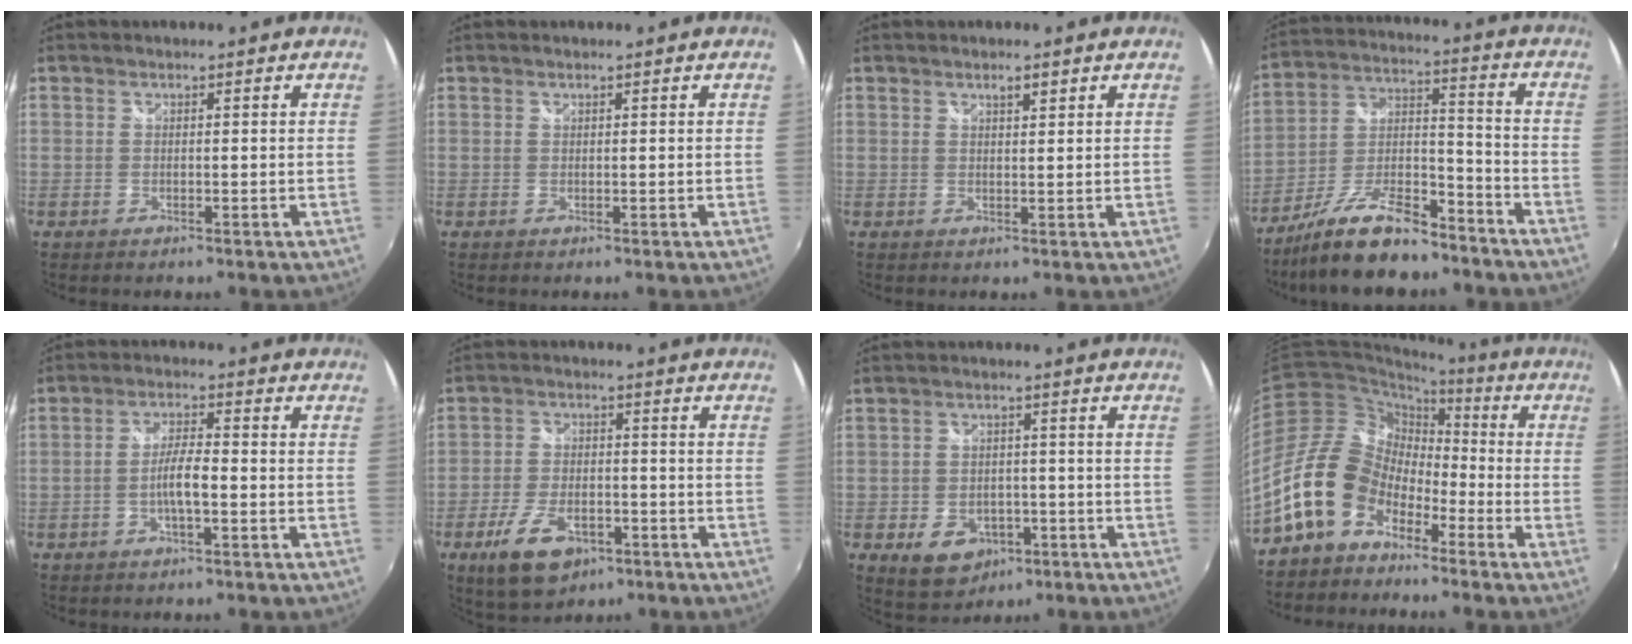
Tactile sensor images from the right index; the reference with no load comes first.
{"total": 0.0}
{"total": 1.6, "force": [1.1, 0.4, 1.1], "torque": [-0.016, 0.004, 0.019]}
{"total": 17.0, "force": [-12.7, 5.6, 9.9], "torque": [-0.200, -0.003, -0.219]}
{"total": 4.6, "force": [-1.7, 0.7, 4.3], "torque": [-0.084, 0.005, -0.030]}
{"total": 10.9, "force": [-5.9, 5.8, 7.2], "torque": [-0.160, -0.012, -0.098]}
{"total": 9.2, "force": [-4.2, 7.0, 4.3], "torque": [-0.106, 0.000, -0.049]}
{"total": 14.7, "force": [-8.7, 9.7, 6.7], "torque": [-0.134, 0.023, -0.170]}